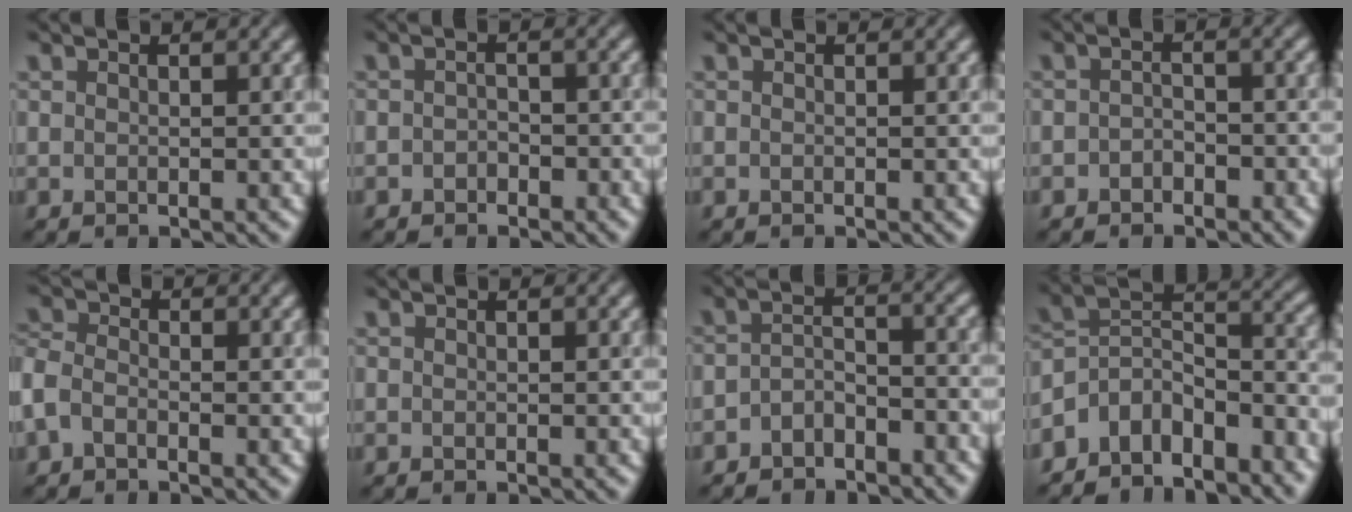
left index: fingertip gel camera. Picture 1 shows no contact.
{"total": 1.3, "force": [-0.8, 0.9, 0.6], "torque": [-0.011, 0.002, -0.014]}
{"total": 0.0}
{"total": 1.7, "force": [-1.1, 1.0, 0.7], "torque": [-0.014, 0.003, -0.021]}
{"total": 2.5, "force": [-1.2, 1.6, 1.4], "torque": [-0.035, 0.004, -0.040]}
{"total": 0.0}
{"total": 2.9, "force": [-2.1, 1.3, 1.5], "torque": [-0.030, 0.007, -0.046]}
{"total": 8.4, "force": [-6.1, 4.2, 4.0], "torque": [-0.059, 0.002, -0.119]}